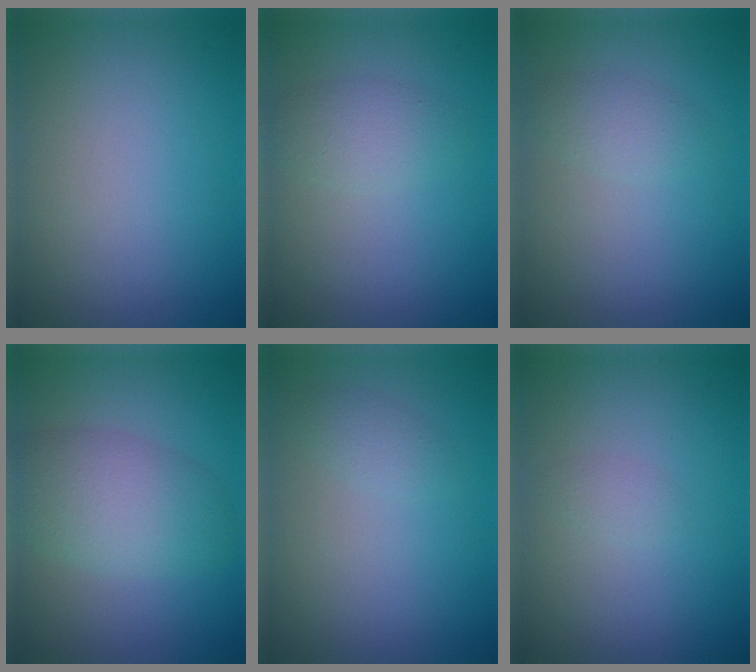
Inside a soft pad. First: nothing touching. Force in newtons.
{"total": 2.4, "press": 2.4, "slide": 0.0}
{"total": 1.6, "press": 1.6, "slide": 0.0}
{"total": 5.4, "press": 5.4, "slide": 0.4}
{"total": 2.3, "press": 2.3, "slide": 0.2}
{"total": 0.8, "press": 0.8, "slide": 0.0}